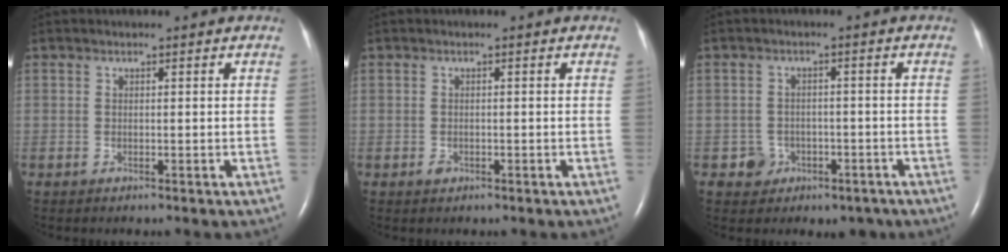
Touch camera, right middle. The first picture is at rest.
{"total": 0.8, "force": [-0.4, 0.6, 0.4], "torque": [-0.007, 0.001, -0.005]}
{"total": 4.0, "force": [-2.0, 3.5, 0.5], "torque": [0.000, 0.016, -0.019]}